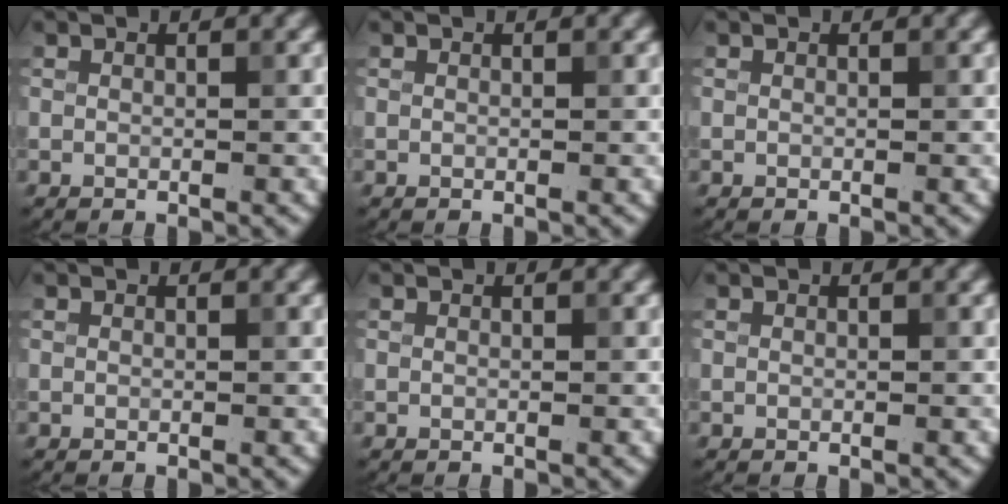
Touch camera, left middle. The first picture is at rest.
{"total": 0.0}
{"total": 0.0}
{"total": 0.0}
{"total": 0.0}
{"total": 0.0}